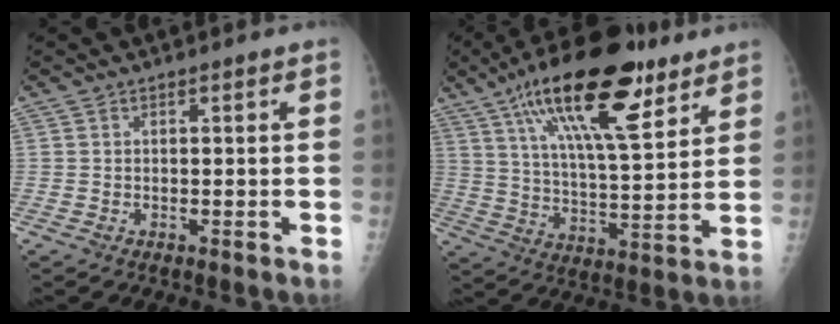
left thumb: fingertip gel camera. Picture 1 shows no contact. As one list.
[{"total": 23.0, "force": [12.9, 7.8, 17.3], "torque": [-0.272, -0.034, 0.217]}]